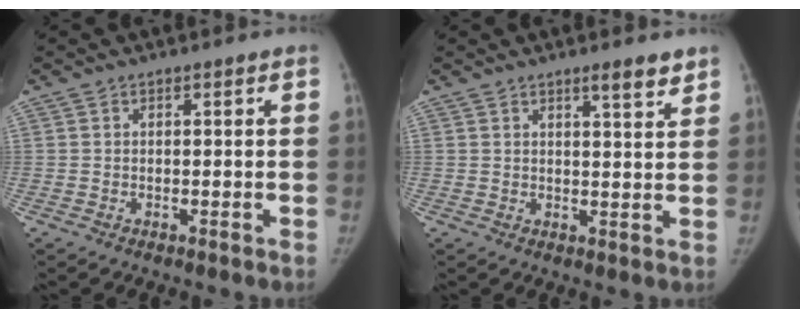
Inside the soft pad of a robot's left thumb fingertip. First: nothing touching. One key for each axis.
{"total": 4.4, "fx": 3.2, "fy": 0.7, "fz": 2.9, "tx": -0.034, "ty": -0.024, "tz": 0.046}